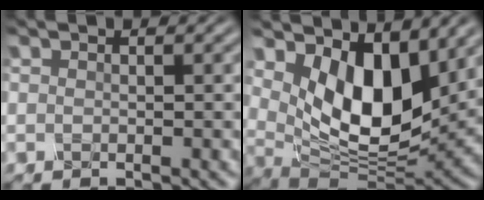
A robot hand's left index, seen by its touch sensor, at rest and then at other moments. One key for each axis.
{"total": 8.0, "fx": 3.0, "fy": 4.3, "fz": 6.1, "tx": -0.111, "ty": -0.024, "tz": 0.057}